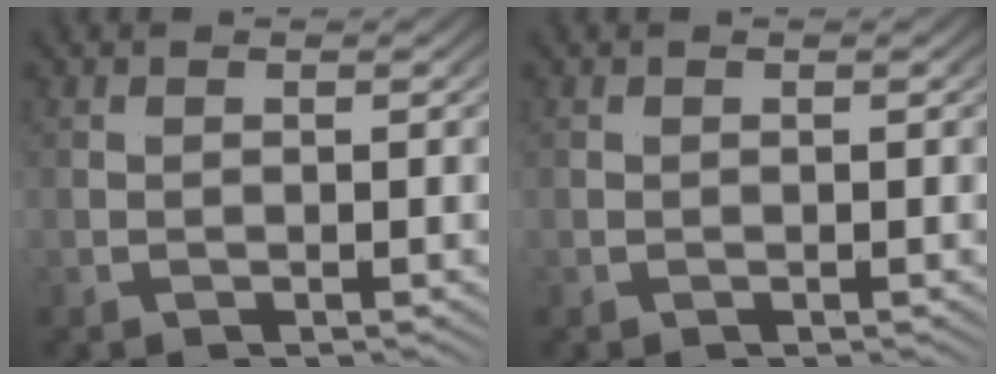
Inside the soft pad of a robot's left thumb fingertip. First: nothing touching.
{"total": 0.0}